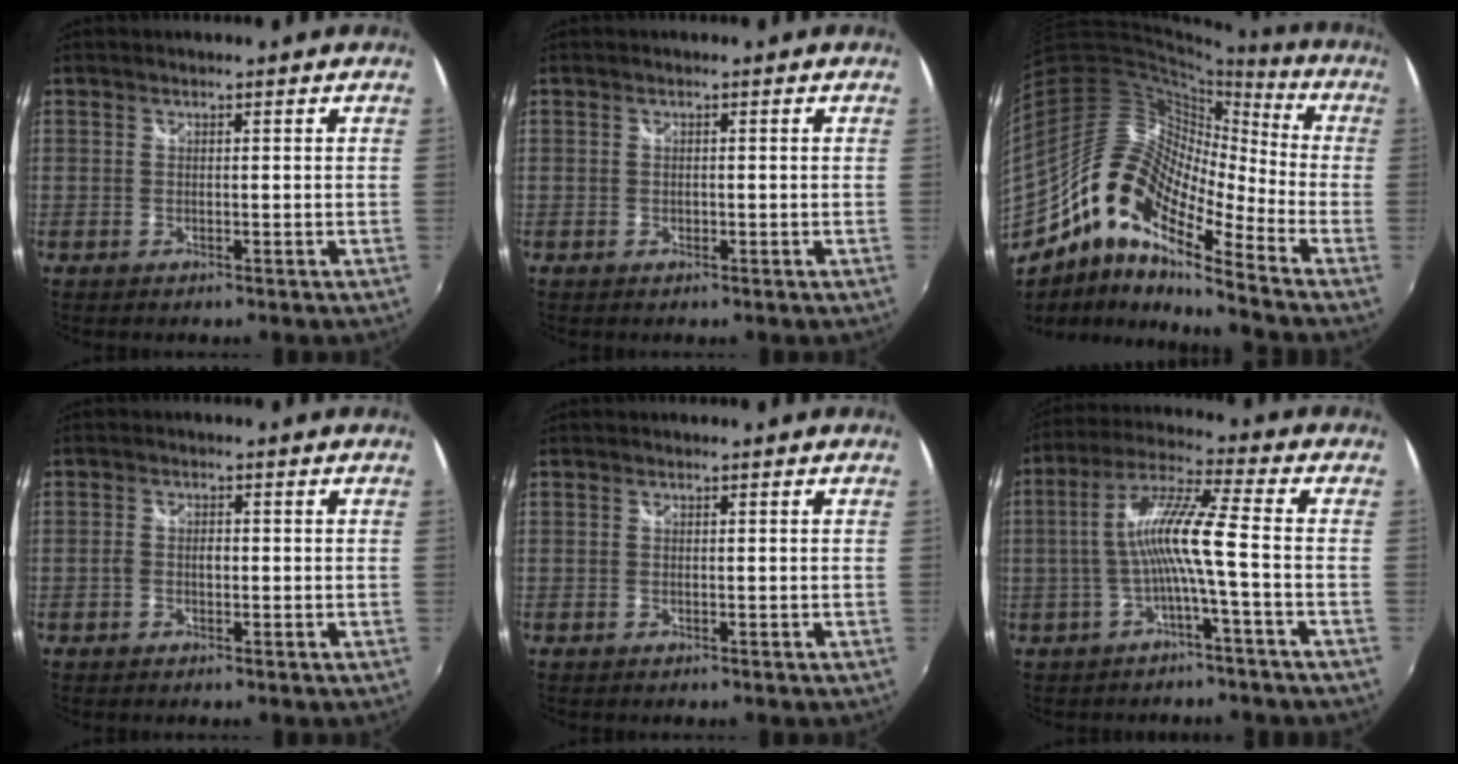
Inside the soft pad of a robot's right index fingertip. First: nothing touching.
{"total": 0.5, "force": [-0.1, 0.5, 0.1], "torque": [-0.002, -0.001, -0.001]}
{"total": 17.1, "force": [-9.9, 5.5, 12.8], "torque": [-0.213, -0.001, -0.208]}
{"total": 1.8, "force": [-0.5, 1.1, 1.3], "torque": [-0.027, 0.003, -0.011]}
{"total": 0.0}
{"total": 9.4, "force": [-2.2, -0.7, 9.2], "torque": [-0.186, 0.012, -0.036]}